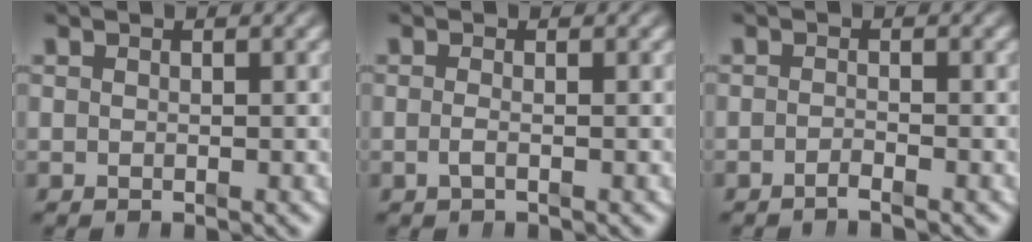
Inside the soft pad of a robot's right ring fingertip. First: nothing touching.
{"total": 1.1, "force": [-0.8, -0.2, 0.7], "torque": [-0.022, -0.010, -0.011]}
{"total": 1.4, "force": [-1.3, -0.1, 0.5], "torque": [-0.008, -0.001, -0.027]}